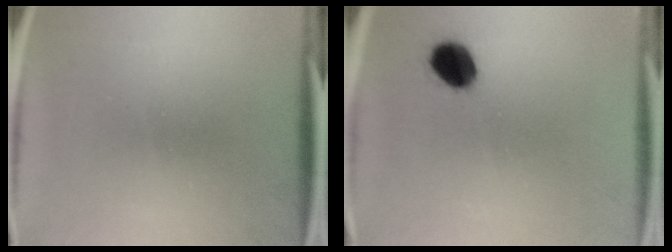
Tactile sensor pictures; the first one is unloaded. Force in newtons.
{"total": 7.0}